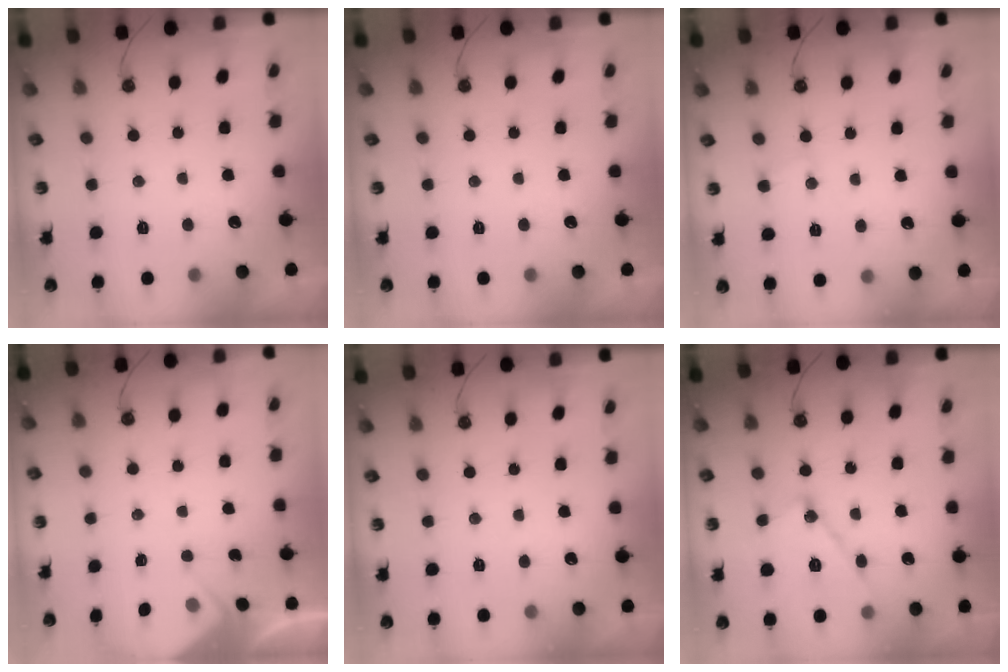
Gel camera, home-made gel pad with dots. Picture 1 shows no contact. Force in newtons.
{"total": 0.0}
{"total": 4.8, "press": 4.8, "slide": 0.6}
{"total": 2.2, "press": 2.1, "slide": 0.4}
{"total": 2.8, "press": 2.8, "slide": 0.5}
{"total": 13.0, "press": 12.9, "slide": 1.1}